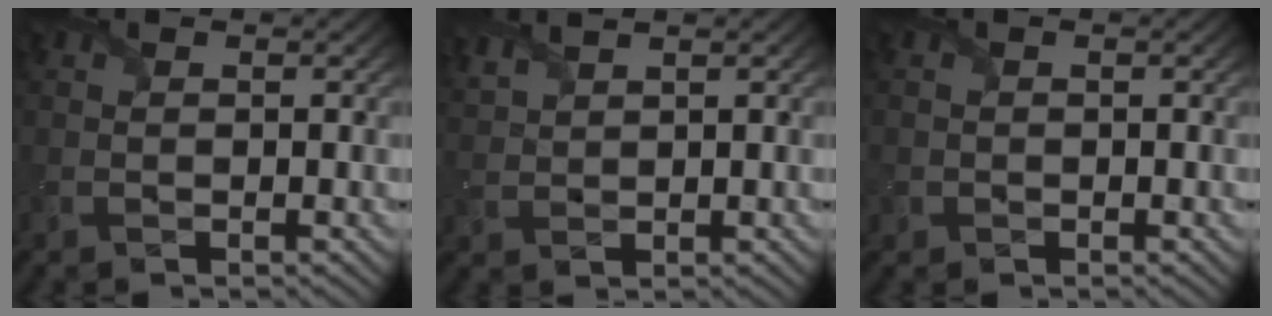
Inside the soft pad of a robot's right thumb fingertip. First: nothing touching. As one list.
[{"total": 2.7, "force": [2.4, 0.4, 1.1], "torque": [-0.037, 0.006, 0.053]}, {"total": 0.9, "force": [-0.2, 0.9, -0.1], "torque": [0.000, -0.005, -0.007]}]